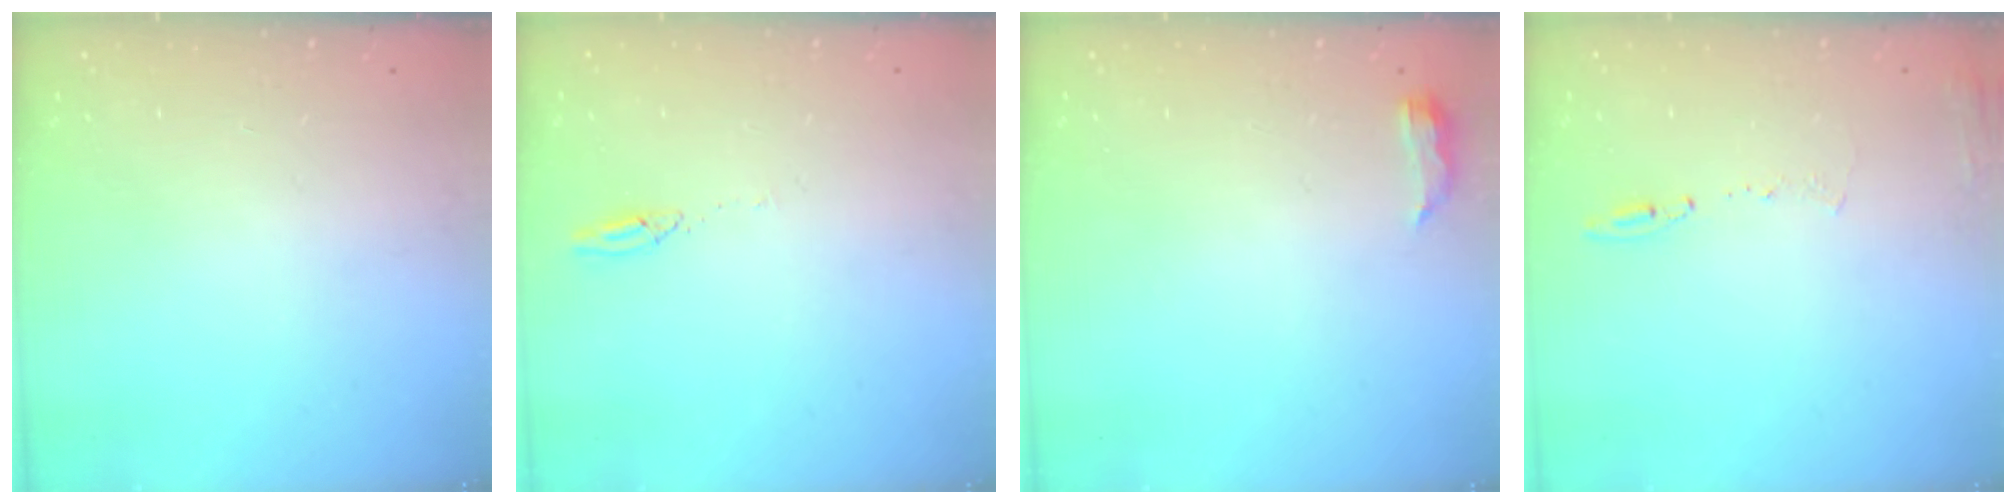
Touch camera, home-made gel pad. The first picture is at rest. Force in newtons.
{"total": 2.7, "press": 2.7, "slide": 0.2}
{"total": 5.1, "press": 4.8, "slide": 1.7}
{"total": 8.3, "press": 8.3, "slide": 0.9}